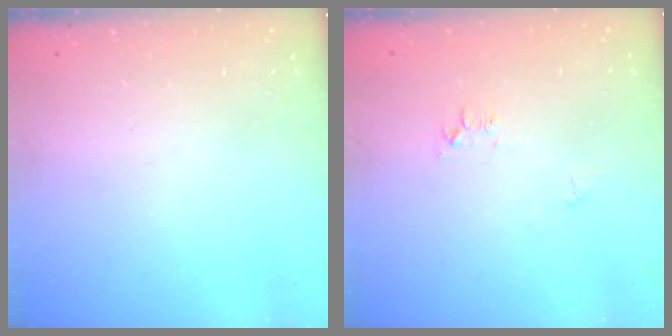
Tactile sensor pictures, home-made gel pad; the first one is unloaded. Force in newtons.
{"total": 6.0, "press": 5.9, "slide": 0.6}